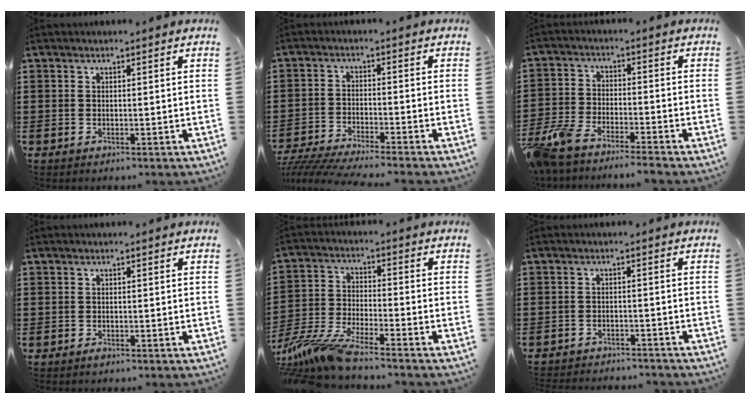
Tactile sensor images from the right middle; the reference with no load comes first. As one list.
[{"total": 4.6, "force": [-4.4, -0.2, 1.3], "torque": [-0.036, -0.013, -0.093]}, {"total": 6.1, "force": [-5.7, 0.6, 2.1], "torque": [-0.073, -0.013, -0.120]}, {"total": 0.6, "force": [-0.5, 0.2, 0.3], "torque": [-0.007, -0.004, -0.008]}, {"total": 8.6, "force": [-7.7, 0.6, 3.7], "torque": [-0.096, -0.009, -0.157]}, {"total": 2.3, "force": [-2.2, 0.1, -0.1], "torque": [-0.005, -0.001, -0.048]}]